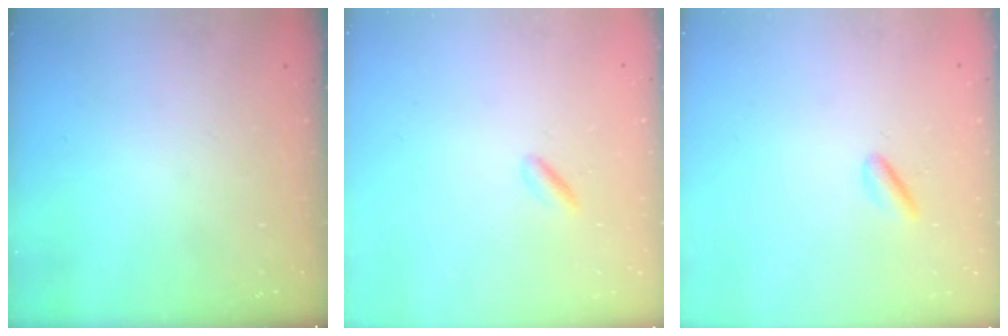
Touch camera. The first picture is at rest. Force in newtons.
{"total": 0.9, "press": 0.6, "slide": 0.7}
{"total": 2.2, "press": 2.1, "slide": 0.5}